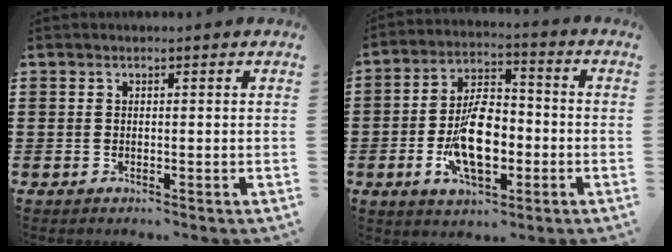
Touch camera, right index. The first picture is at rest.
{"total": 10.9, "force": [-2.6, 5.5, 9.1], "torque": [-0.182, 0.000, -0.049]}